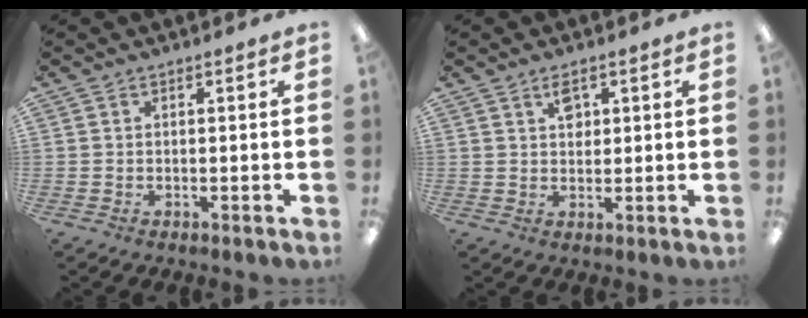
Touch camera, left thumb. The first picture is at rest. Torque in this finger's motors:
{"motor_torque": [-0.07, 0.12, 0.03, 0.53, 0.01]}